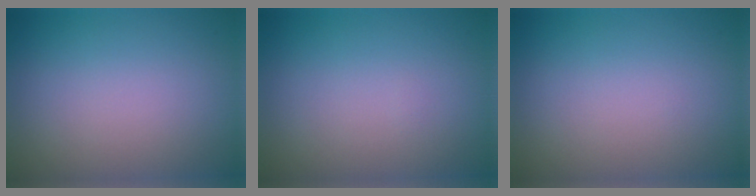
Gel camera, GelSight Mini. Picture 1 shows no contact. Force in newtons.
{"total": 0.0}
{"total": 0.0}